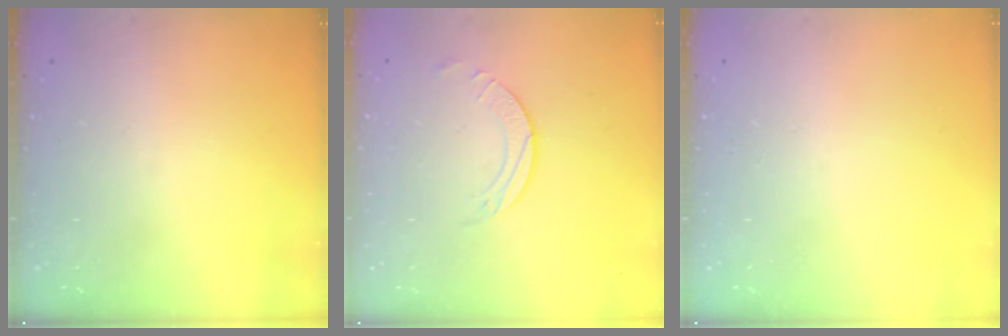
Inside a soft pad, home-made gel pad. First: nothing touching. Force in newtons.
{"total": 2.5, "press": 2.5, "slide": 0.2}
{"total": 0.0}